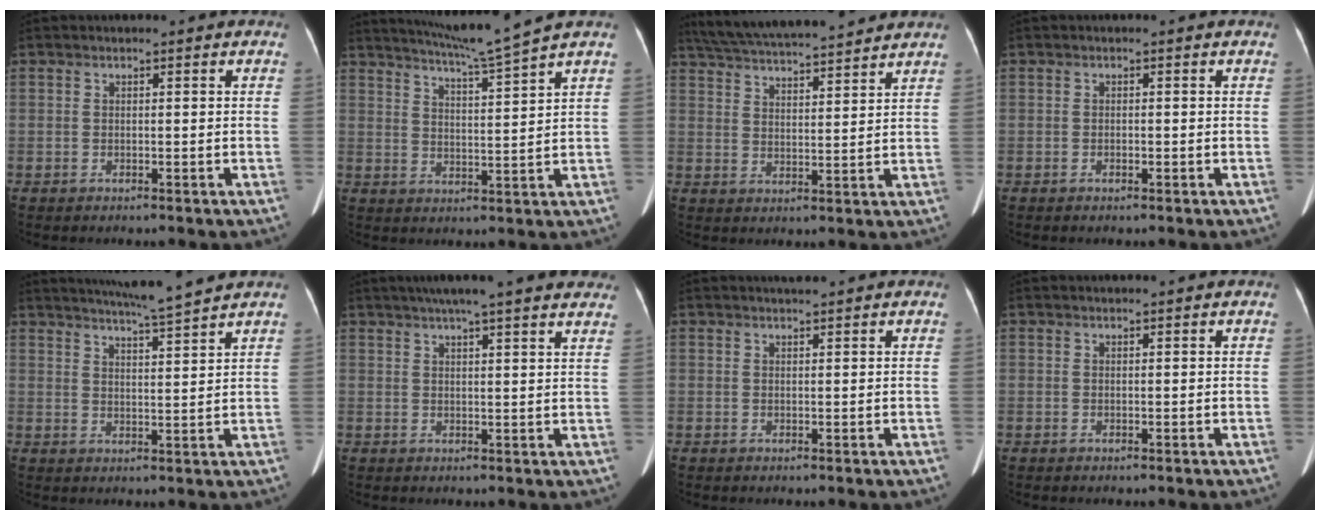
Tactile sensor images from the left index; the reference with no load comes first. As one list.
[{"total": 8.7, "force": [7.6, -2.5, 3.3], "torque": [-0.062, -0.018, 0.128]}, {"total": 16.3, "force": [14.9, 1.1, 6.7], "torque": [-0.124, 0.031, 0.230]}, {"total": 0.5, "force": [-0.4, 0.2, 0.3], "torque": [-0.008, 0.000, -0.006]}, {"total": 8.7, "force": [7.9, -1.5, 3.4], "torque": [-0.061, -0.003, 0.120]}, {"total": 17.7, "force": [14.8, 1.2, 9.5], "torque": [-0.143, 0.036, 0.180]}, {"total": 1.6, "force": [1.5, 0.0, 0.7], "torque": [-0.010, 0.009, 0.026]}, {"total": 1.3, "force": [1.2, 0.0, 0.5], "torque": [-0.006, 0.018, 0.020]}]